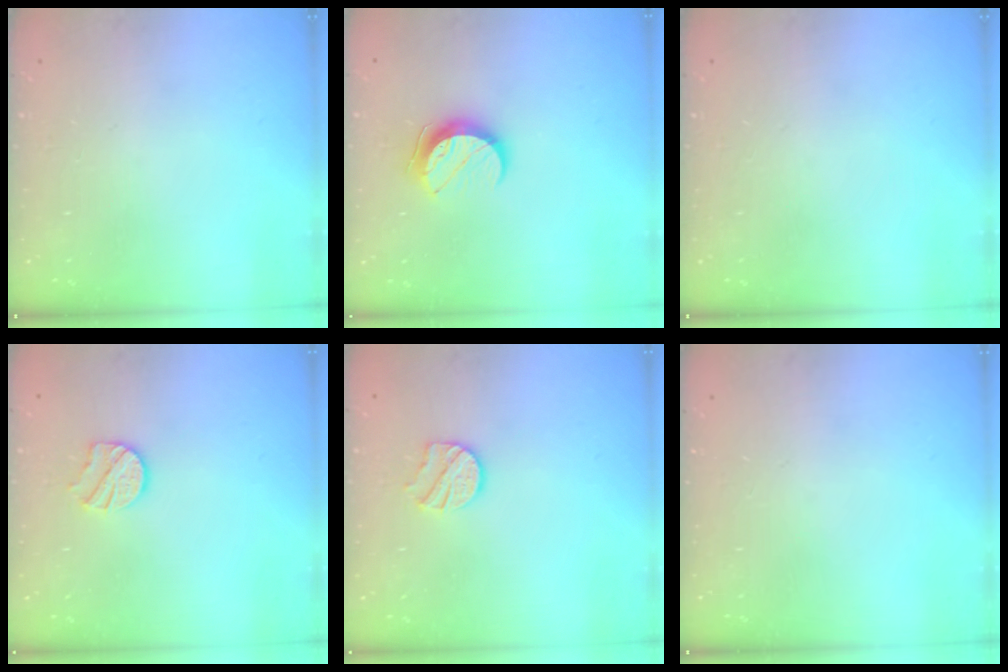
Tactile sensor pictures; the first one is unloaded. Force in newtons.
{"total": 10.1, "press": 10.1, "slide": 0.8}
{"total": 0.0}
{"total": 9.5, "press": 9.5, "slide": 0.7}
{"total": 9.5, "press": 9.5, "slide": 0.7}
{"total": 0.0}